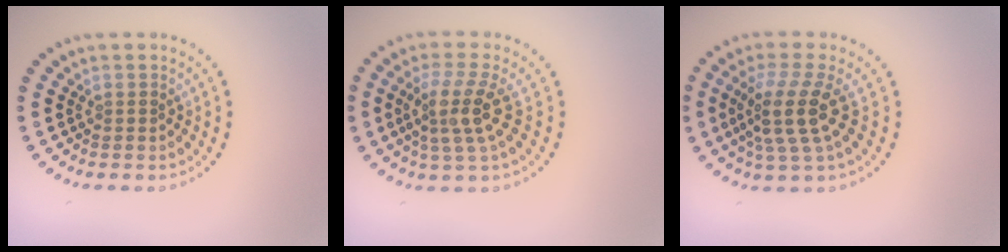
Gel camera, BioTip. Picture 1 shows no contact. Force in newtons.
{"total": 3.6, "press": 2.8, "slide": 2.3}
{"total": 4.3, "press": 3.3, "slide": 2.8}